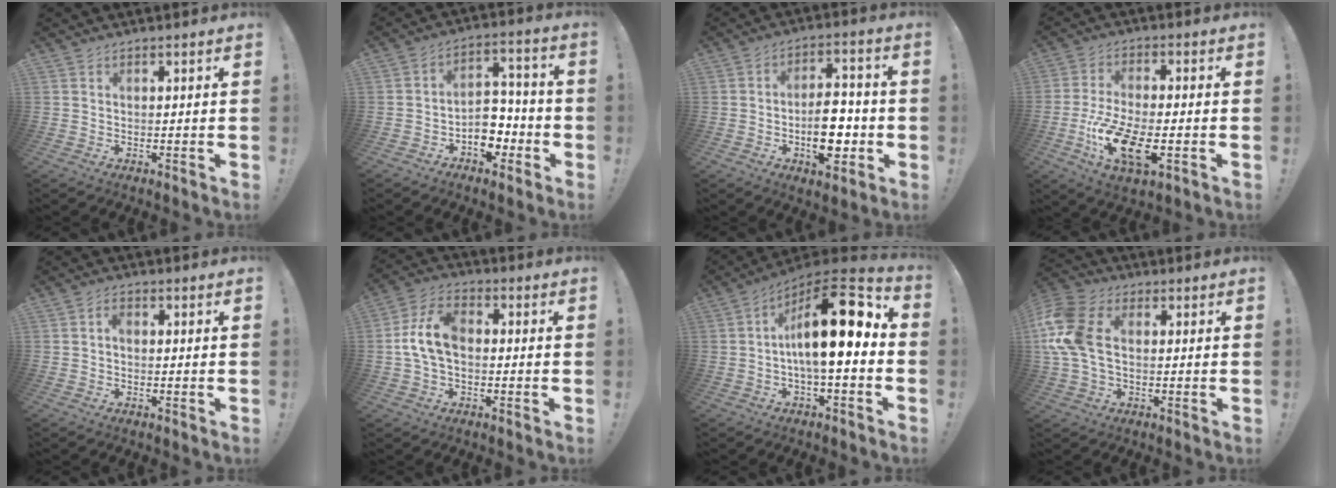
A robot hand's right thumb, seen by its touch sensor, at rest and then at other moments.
{"total": 10.3, "force": [-4.1, 7.5, 5.7], "torque": [-0.067, 0.030, -0.065]}
{"total": 12.6, "force": [-3.2, 7.2, 9.8], "torque": [-0.155, 0.016, -0.056]}
{"total": 14.3, "force": [-4.8, 5.4, 12.3], "torque": [-0.249, 0.000, -0.080]}
{"total": 1.7, "force": [-0.4, 1.2, 1.2], "torque": [-0.027, 0.009, -0.008]}
{"total": 10.9, "force": [-0.3, 6.9, 8.5], "torque": [-0.167, 0.010, -0.001]}
{"total": 18.2, "force": [2.0, 6.1, 17.1], "torque": [-0.263, -0.009, 0.029]}
{"total": 14.0, "force": [1.2, 9.1, 10.6], "torque": [-0.235, 0.003, 0.023]}